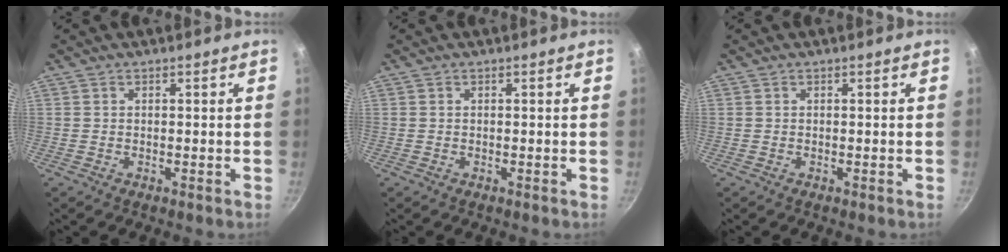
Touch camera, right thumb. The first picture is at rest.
{"total": 0.0}
{"total": 0.0}